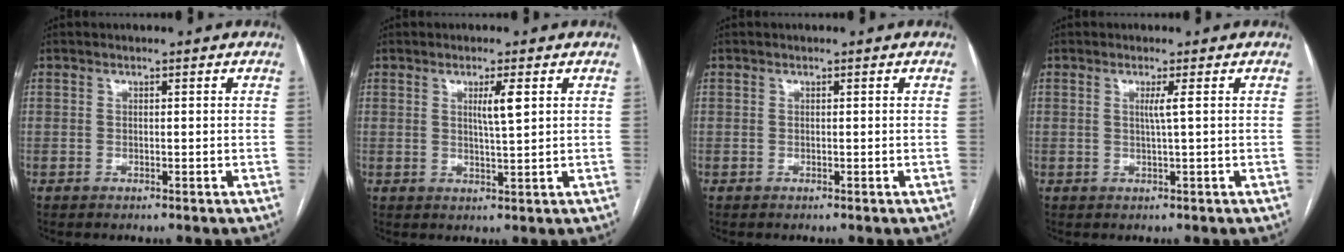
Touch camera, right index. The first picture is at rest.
{"total": 3.3, "force": [1.1, -0.1, 3.1], "torque": [-0.053, -0.003, 0.020]}
{"total": 0.0}
{"total": 1.5, "force": [0.4, -0.5, 1.4], "torque": [-0.030, -0.002, 0.007]}